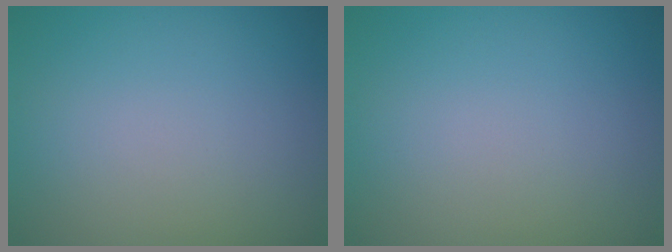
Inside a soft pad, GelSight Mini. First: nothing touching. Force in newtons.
{"total": 0.0}